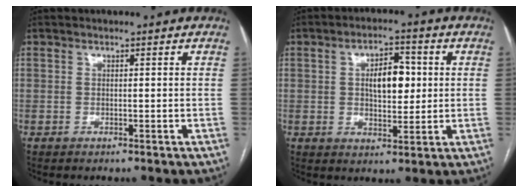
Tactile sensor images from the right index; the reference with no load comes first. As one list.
[{"total": 7.0, "force": [1.1, 3.2, 6.1], "torque": [-0.100, 0.012, 0.020]}]